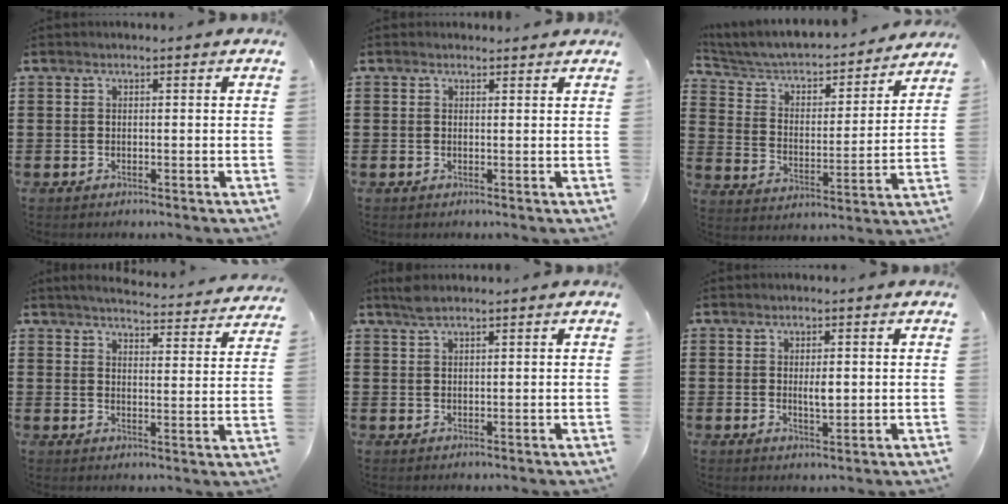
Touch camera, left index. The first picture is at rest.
{"total": 1.0, "force": [0.7, 0.6, -0.1], "torque": [0.000, 0.003, 0.014]}
{"total": 4.4, "force": [4.0, 1.4, 1.4], "torque": [-0.050, -0.039, 0.058]}
{"total": 4.2, "force": [4.0, -0.3, 0.9], "torque": [-0.027, -0.034, 0.065]}
{"total": 2.1, "force": [1.7, 0.4, 1.3], "torque": [-0.029, 0.002, 0.031]}
{"total": 2.6, "force": [0.2, 0.8, 2.4], "torque": [-0.039, -0.003, 0.001]}